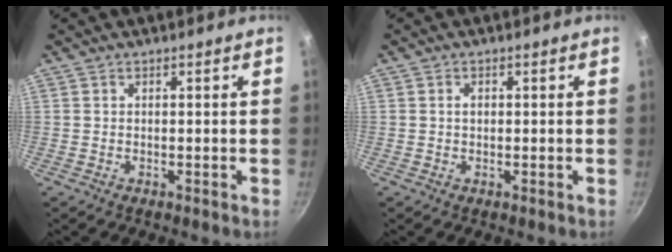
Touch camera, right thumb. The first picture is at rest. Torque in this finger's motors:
{"motor_torque": [-0.40, 0.46, 0.18, 0.08, 0.08]}